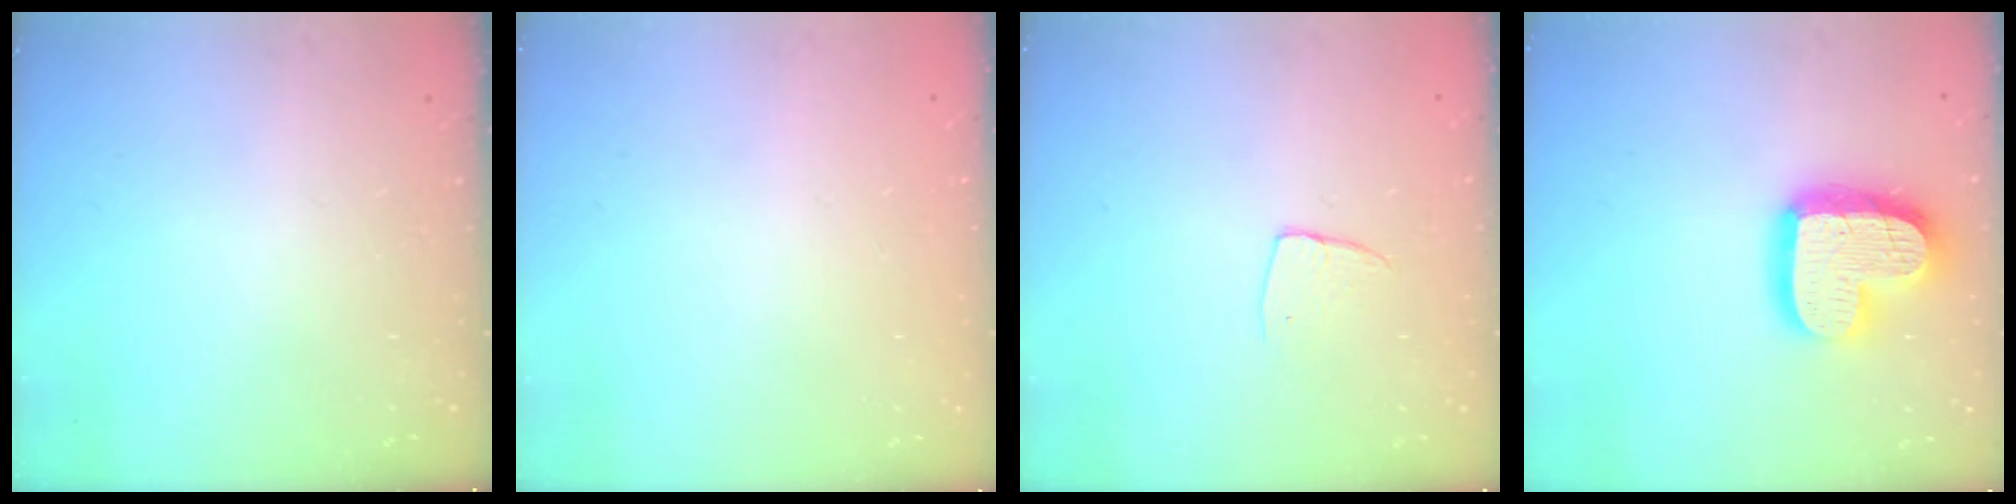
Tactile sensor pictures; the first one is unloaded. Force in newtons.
{"total": 0.0}
{"total": 5.6, "press": 5.5, "slide": 0.5}
{"total": 17.7, "press": 17.7, "slide": 1.5}